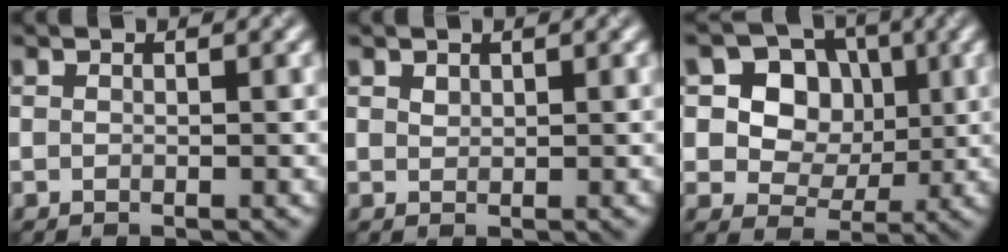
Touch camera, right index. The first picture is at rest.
{"total": 0.7, "force": [0.6, 0.4, 0.2], "torque": [-0.005, 0.000, 0.014]}
{"total": 7.4, "force": [2.0, 6.2, 3.6], "torque": [-0.061, 0.013, 0.028]}